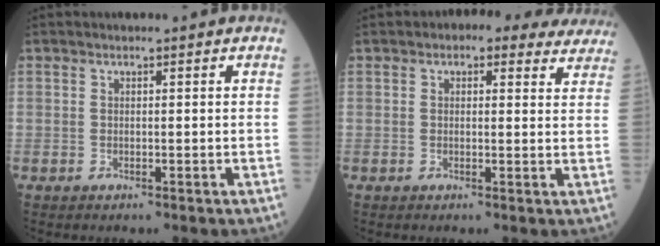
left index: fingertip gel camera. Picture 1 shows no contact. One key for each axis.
{"total": 8.5, "fx": 7.1, "fy": 3.7, "fz": 2.9, "tx": -0.012, "ty": 0.019, "tz": 0.066}